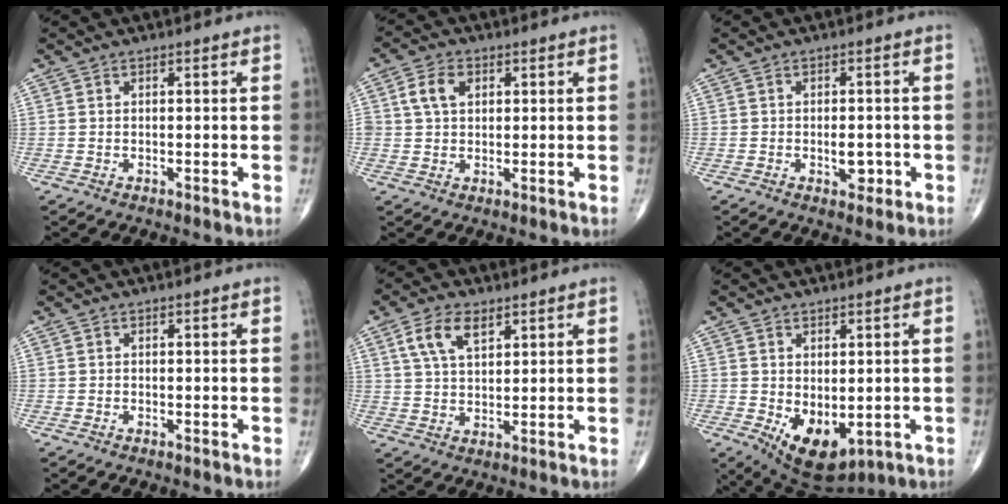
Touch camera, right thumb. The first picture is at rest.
{"total": 5.3, "force": [1.6, 3.7, 3.4], "torque": [-0.057, 0.005, 0.027]}
{"total": 3.5, "force": [-0.8, 2.0, 2.7], "torque": [-0.025, 0.002, -0.007]}
{"total": 0.0}
{"total": 7.2, "force": [3.6, 3.8, 4.9], "torque": [-0.086, -0.010, 0.070]}
{"total": 9.9, "force": [-1.9, 5.7, 7.9], "torque": [-0.112, -0.011, -0.004]}